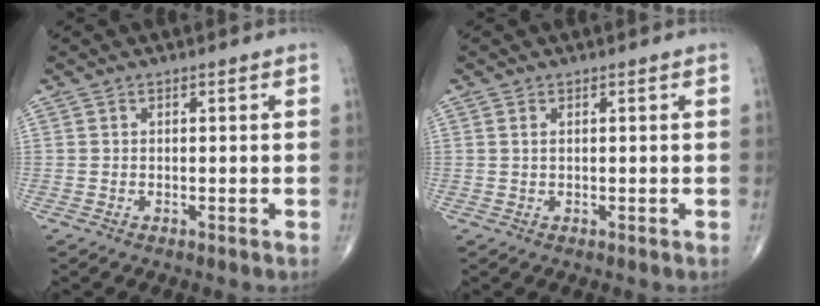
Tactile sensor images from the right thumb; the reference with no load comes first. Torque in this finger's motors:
{"motor_torque": [-0.22, 0.07, -0.15, -0.07, 0.00]}